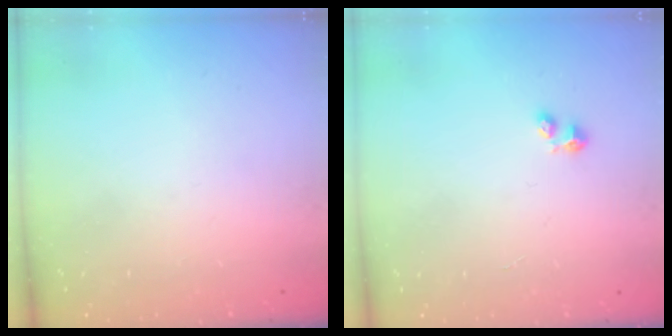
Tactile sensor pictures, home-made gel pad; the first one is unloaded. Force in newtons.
{"total": 2.5, "press": 2.5, "slide": 0.4}